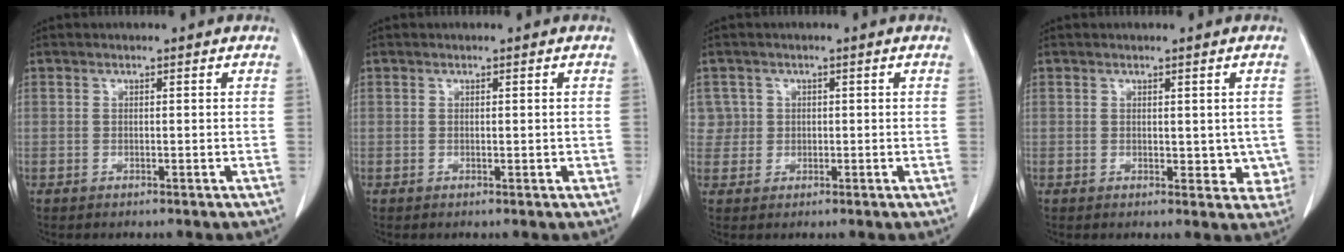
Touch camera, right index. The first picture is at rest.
{"total": 0.8, "force": [0.1, 0.3, 0.7], "torque": [-0.009, -0.002, 0.003]}
{"total": 2.9, "force": [0.7, 2.7, -0.4], "torque": [0.025, 0.007, 0.008]}
{"total": 3.8, "force": [0.1, 2.3, 3.0], "torque": [-0.011, -0.004, 0.004]}